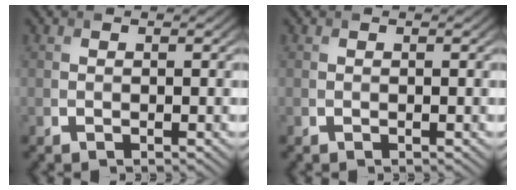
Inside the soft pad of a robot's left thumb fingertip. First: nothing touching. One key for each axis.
{"total": 0.0}